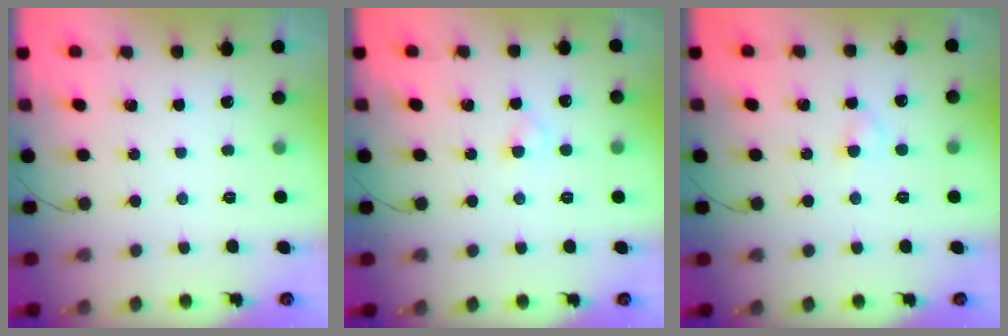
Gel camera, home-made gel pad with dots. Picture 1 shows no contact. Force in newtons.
{"total": 2.1, "press": 1.8, "slide": 1.1}
{"total": 2.3, "press": 2.0, "slide": 1.1}